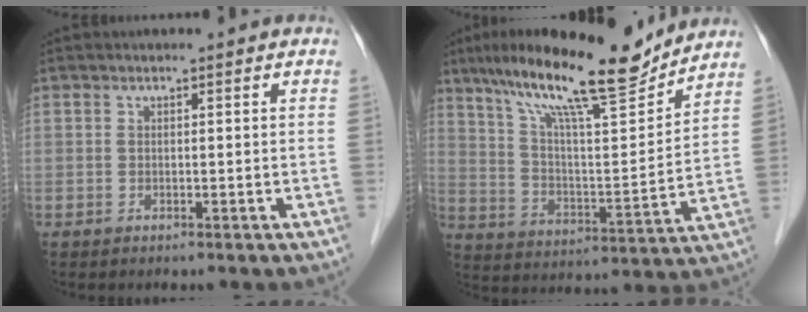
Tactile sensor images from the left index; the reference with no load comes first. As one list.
[{"total": 18.2, "force": [14.9, 1.6, 10.3], "torque": [-0.175, 0.006, 0.248]}]